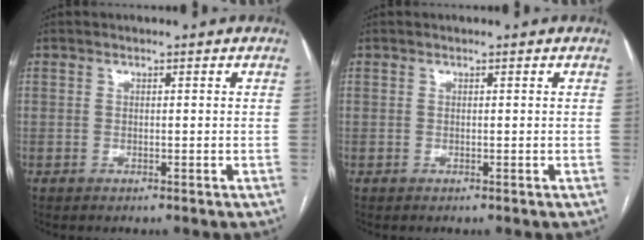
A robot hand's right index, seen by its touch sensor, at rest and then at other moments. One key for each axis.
{"total": 0.0}